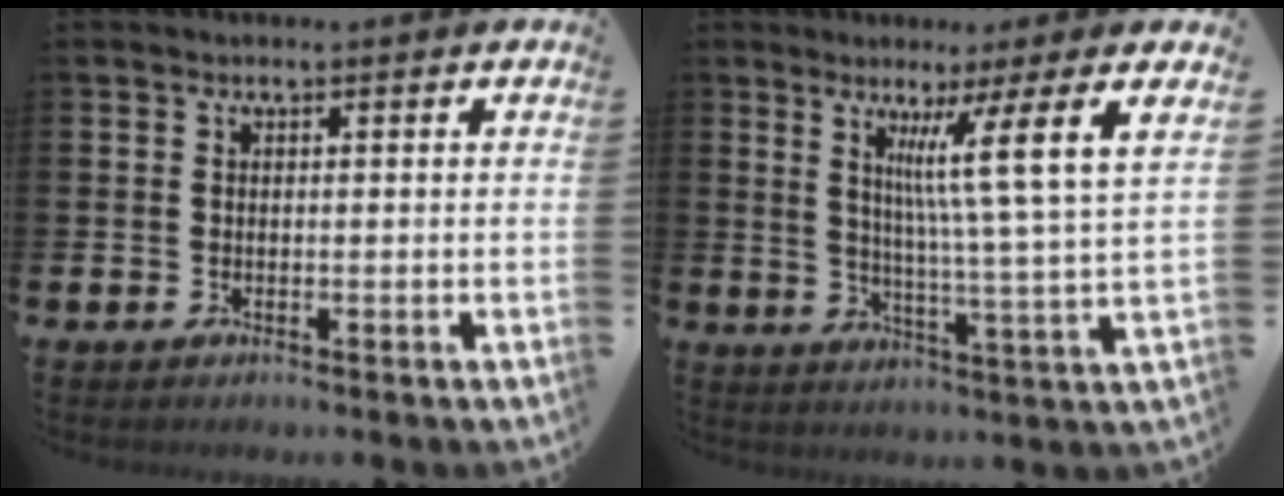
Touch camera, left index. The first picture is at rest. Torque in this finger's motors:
{"motor_torque": [1.52, -0.10, 0.32, 0.21]}